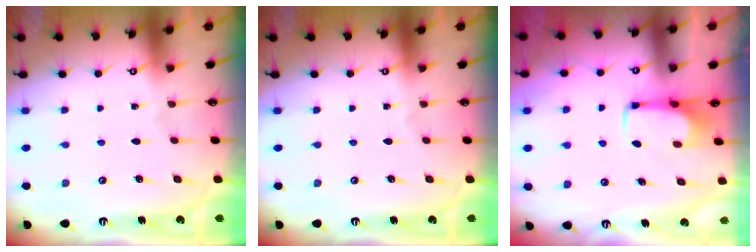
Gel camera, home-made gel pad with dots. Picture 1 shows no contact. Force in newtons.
{"total": 0.0}
{"total": 1.6, "press": 1.6, "slide": 0.5}